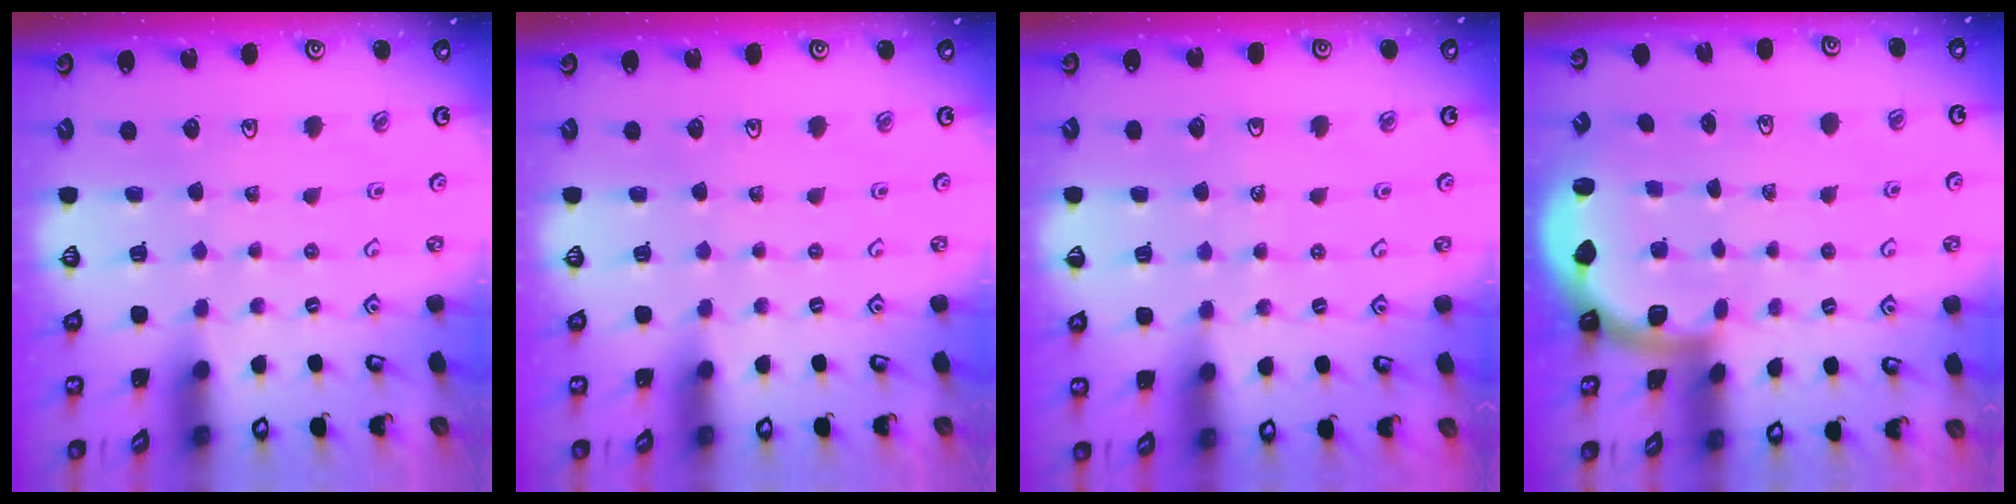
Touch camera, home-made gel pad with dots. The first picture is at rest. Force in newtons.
{"total": 0.0}
{"total": 4.8, "press": 4.7, "slide": 0.6}
{"total": 2.0, "press": 2.0, "slide": 0.5}